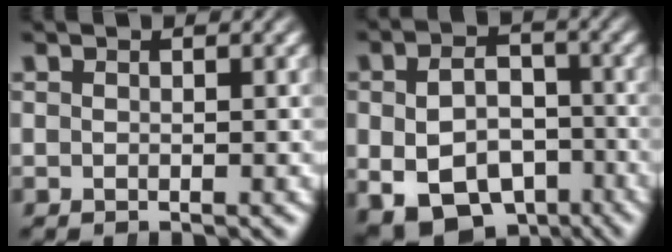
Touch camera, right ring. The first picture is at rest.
{"total": 11.0, "force": [-4.7, 8.3, 5.5], "torque": [-0.087, -0.048, -0.065]}